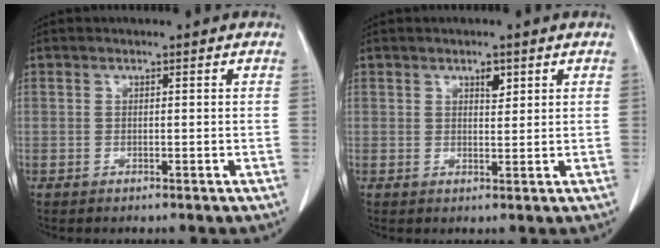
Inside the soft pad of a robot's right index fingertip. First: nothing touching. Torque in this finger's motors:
{"motor_torque": [0.01, 0.08, -0.07, 0.00]}